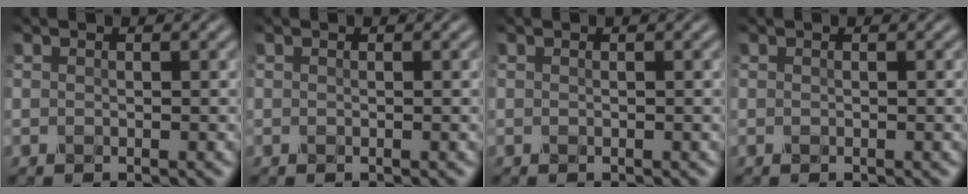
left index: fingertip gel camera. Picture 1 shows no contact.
{"total": 0.0}
{"total": 0.0}
{"total": 0.0}